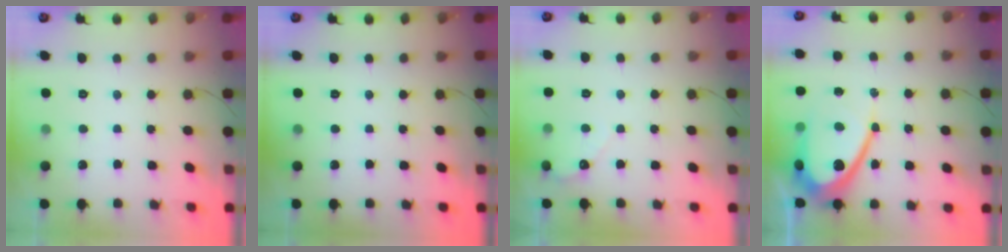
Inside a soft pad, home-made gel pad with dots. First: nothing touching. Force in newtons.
{"total": 0.0}
{"total": 2.2, "press": 2.2, "slide": 0.1}
{"total": 15.0, "press": 15.0, "slide": 0.9}